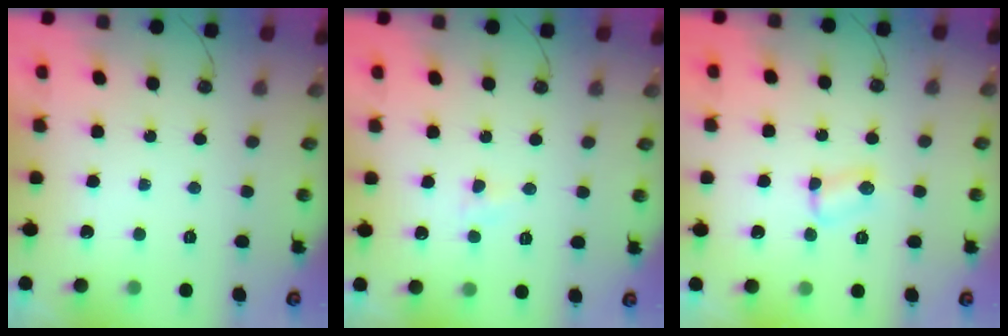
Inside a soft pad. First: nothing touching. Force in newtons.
{"total": 2.9, "press": 2.9, "slide": 0.4}
{"total": 2.9, "press": 2.9, "slide": 0.5}